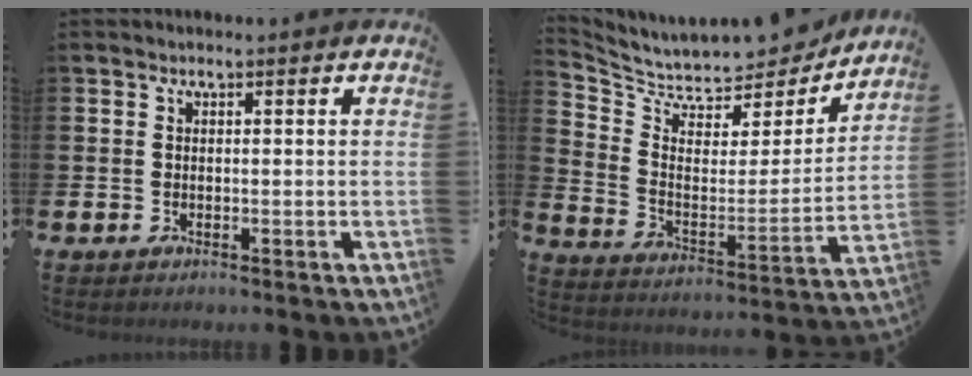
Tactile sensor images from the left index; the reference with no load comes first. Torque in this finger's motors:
{"motor_torque": [1.01, -1.13, 0.14, 0.02]}